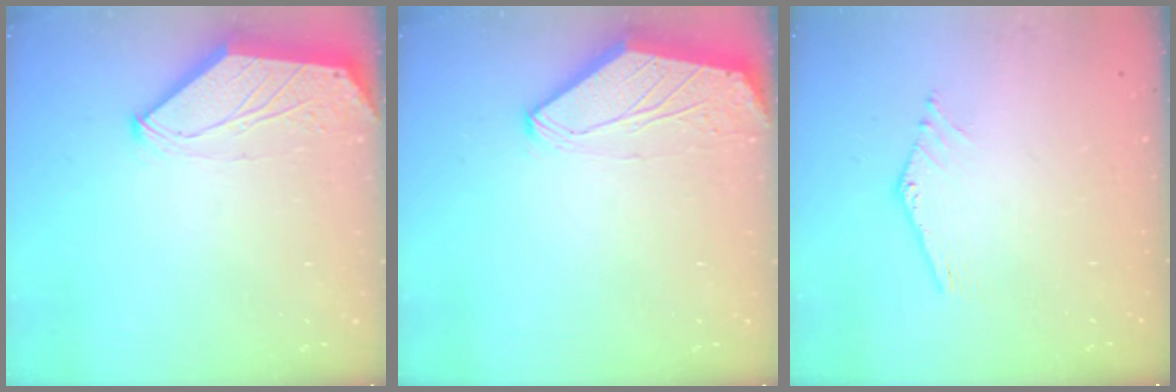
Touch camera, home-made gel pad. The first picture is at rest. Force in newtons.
{"total": 0.0}
{"total": 1.6, "press": 1.6, "slide": 0.0}